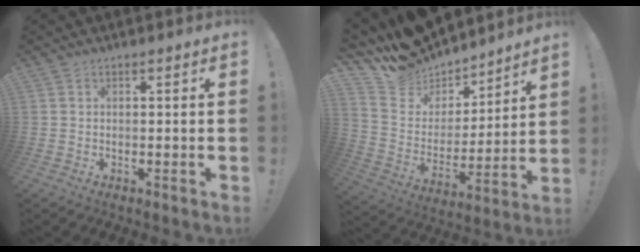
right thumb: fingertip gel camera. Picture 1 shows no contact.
{"total": 12.5, "force": [10.7, 6.4, 1.1], "torque": [-0.043, -0.098, 0.203]}